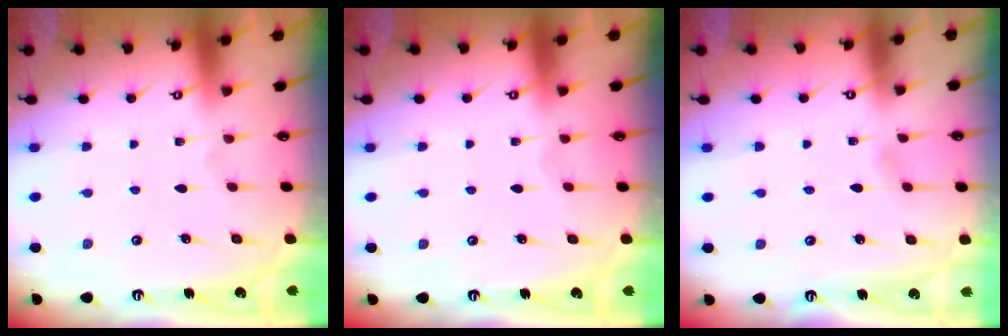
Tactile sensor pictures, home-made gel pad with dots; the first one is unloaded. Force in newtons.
{"total": 0.0}
{"total": 3.0, "press": 3.0, "slide": 0.4}